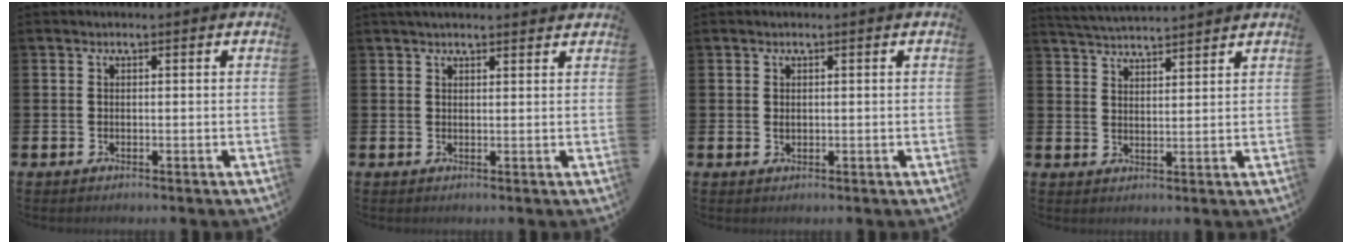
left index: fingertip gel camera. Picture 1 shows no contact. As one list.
[{"total": 1.9, "force": [1.8, 0.3, 0.5], "torque": [-0.004, -0.004, 0.031]}, {"total": 0.7, "force": [0.3, 0.5, 0.3], "torque": [-0.003, 0.003, 0.004]}, {"total": 4.1, "force": [4.1, 0.0, 0.0], "torque": [-0.012, -0.025, 0.075]}]